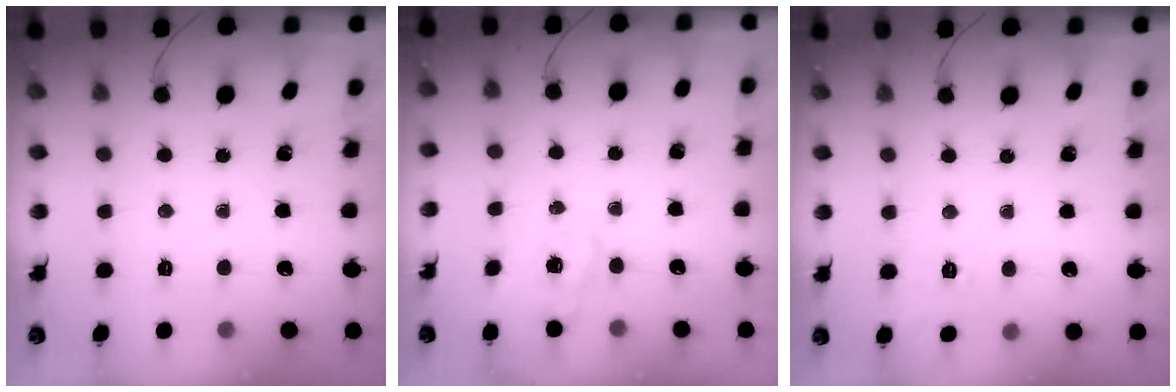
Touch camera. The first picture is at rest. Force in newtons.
{"total": 2.3, "press": 2.1, "slide": 1.0}
{"total": 6.5, "press": 6.2, "slide": 2.0}